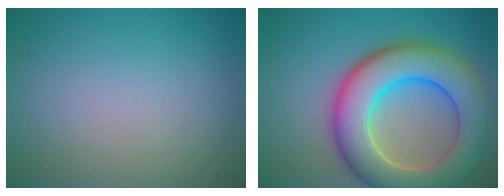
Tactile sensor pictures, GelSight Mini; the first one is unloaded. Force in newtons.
{"total": 11.0, "press": 11.0, "slide": 0.7}